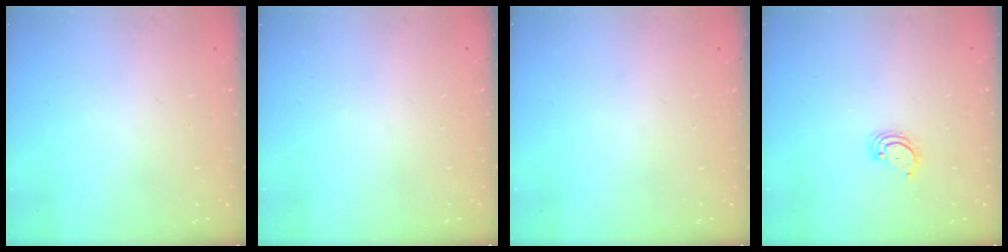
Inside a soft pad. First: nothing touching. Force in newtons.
{"total": 0.0}
{"total": 0.0}
{"total": 2.8, "press": 2.8, "slide": 0.2}